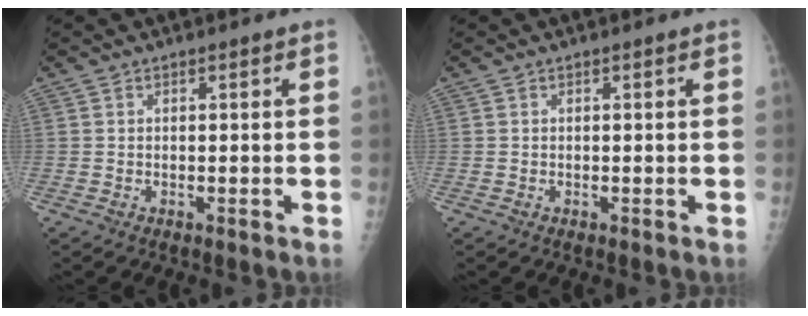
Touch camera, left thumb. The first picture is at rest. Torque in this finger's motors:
{"motor_torque": [-0.06, 0.15, -0.14, -0.03, 0.01]}